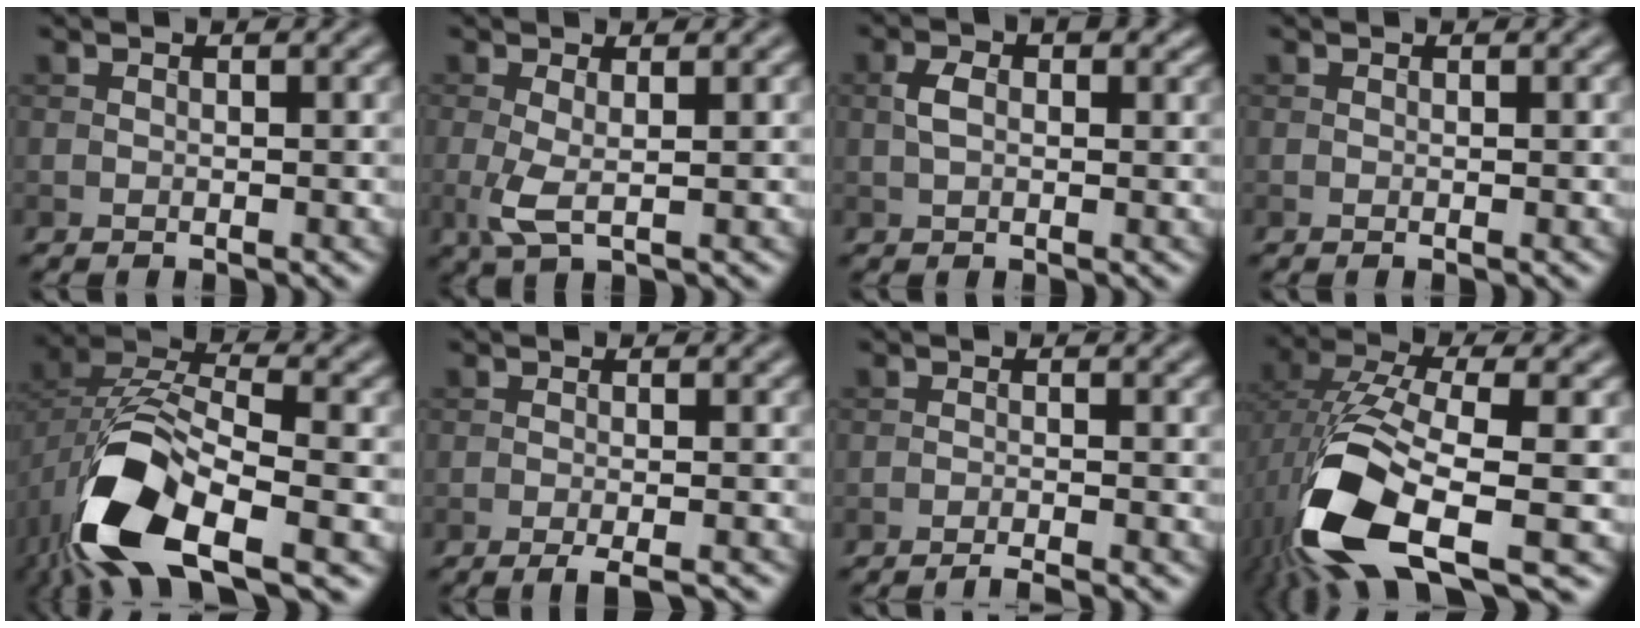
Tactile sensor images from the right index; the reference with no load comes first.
{"total": 2.5, "force": [0.0, 0.7, 2.4], "torque": [-0.057, -0.006, -0.002]}
{"total": 2.8, "force": [0.4, 1.7, 2.1], "torque": [-0.042, 0.002, 0.006]}
{"total": 0.0}
{"total": 12.3, "force": [-5.9, 6.0, 9.0], "torque": [-0.187, -0.012, -0.105]}
{"total": 3.3, "force": [-2.2, 0.6, 2.4], "torque": [-0.034, 0.001, -0.036]}
{"total": 2.0, "force": [-1.6, 0.1, 1.2], "torque": [-0.016, 0.002, -0.034]}
{"total": 12.6, "force": [-5.1, 5.3, 10.3], "torque": [-0.219, -0.017, -0.092]}